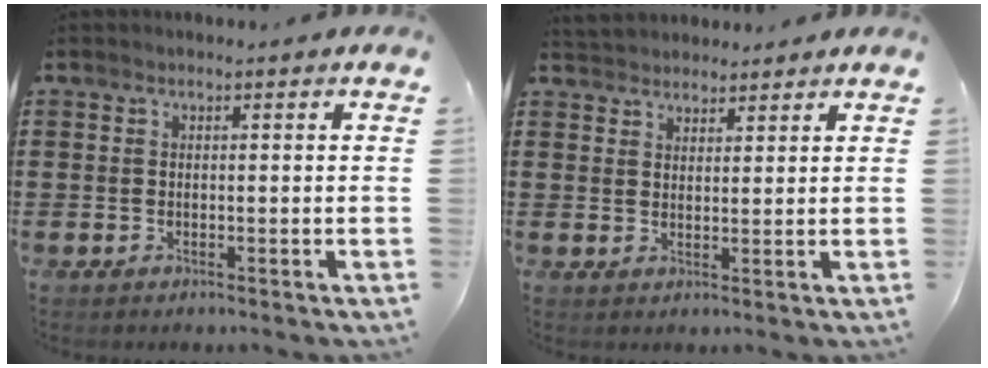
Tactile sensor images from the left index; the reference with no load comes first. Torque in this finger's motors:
{"motor_torque": [0.72, -0.74, 0.05, -0.01]}